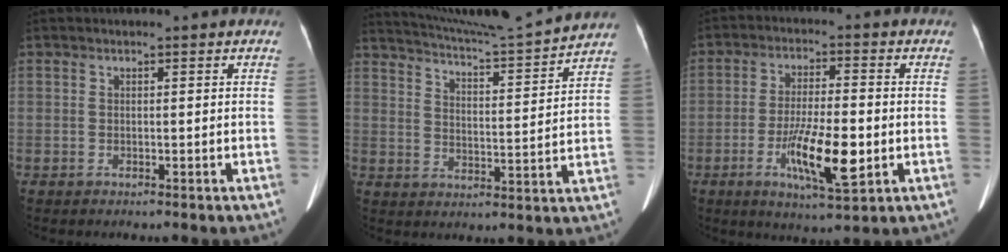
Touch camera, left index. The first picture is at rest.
{"total": 14.3, "force": [13.7, -2.5, 3.5], "torque": [-0.075, -0.033, 0.202]}
{"total": 10.1, "force": [-2.8, 1.8, 9.5], "torque": [-0.171, -0.014, -0.047]}